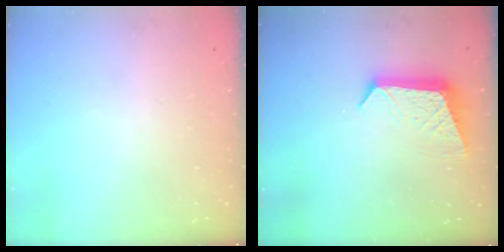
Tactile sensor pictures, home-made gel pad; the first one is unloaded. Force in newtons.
{"total": 9.4, "press": 9.4, "slide": 0.5}